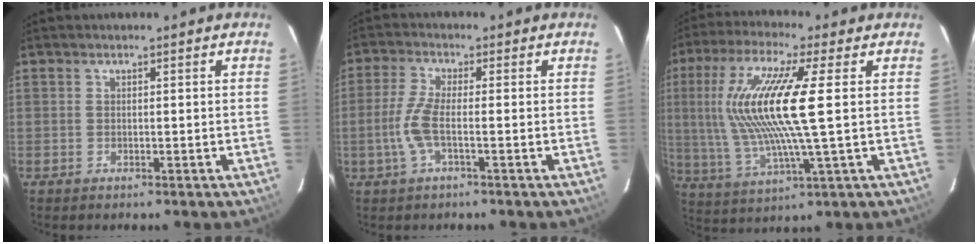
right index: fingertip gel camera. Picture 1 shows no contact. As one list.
[{"total": 5.7, "force": [-1.6, 0.8, 5.4], "torque": [-0.126, -0.001, -0.032]}, {"total": 16.8, "force": [2.4, 1.6, 16.6], "torque": [-0.324, 0.000, 0.051]}]